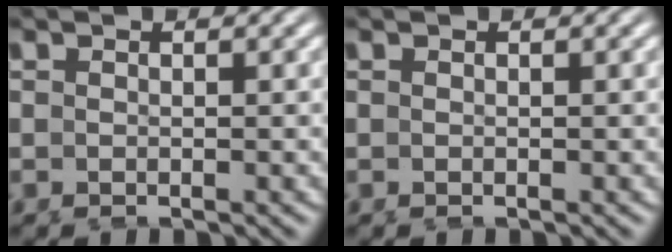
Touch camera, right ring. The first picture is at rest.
{"total": 0.0}